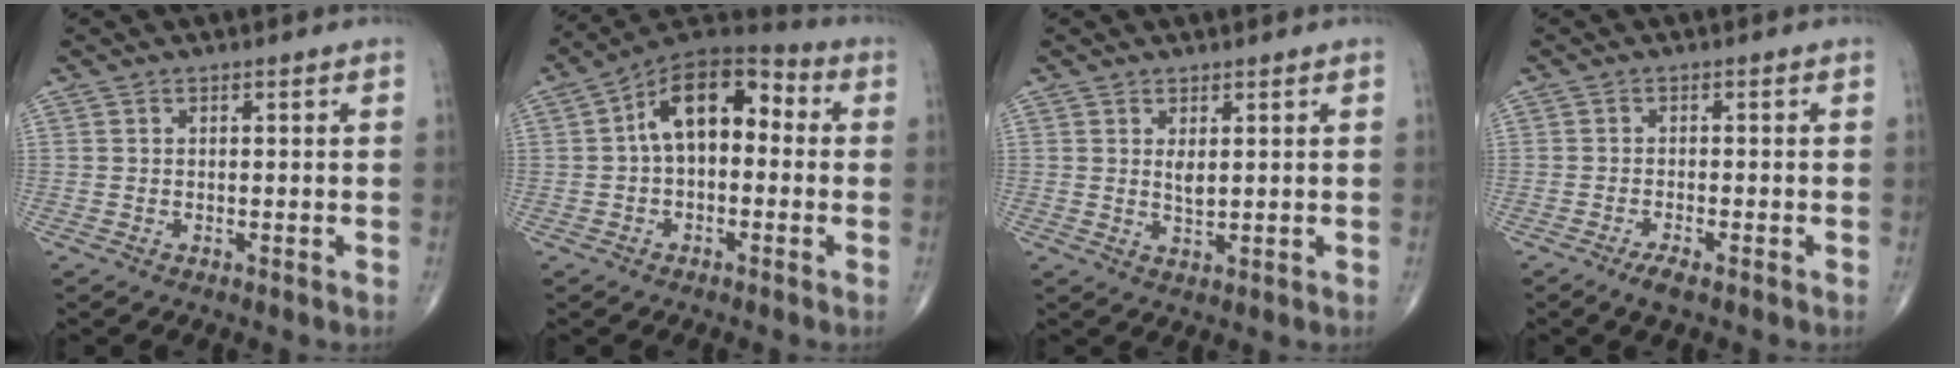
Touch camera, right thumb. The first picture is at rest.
{"total": 13.6, "force": [1.2, 8.0, 11.0], "torque": [-0.148, 0.047, 0.003]}
{"total": 2.4, "force": [0.8, 0.9, 2.0], "torque": [-0.035, -0.011, 0.018]}
{"total": 2.6, "force": [-1.7, 0.5, 1.8], "torque": [-0.040, 0.000, -0.034]}